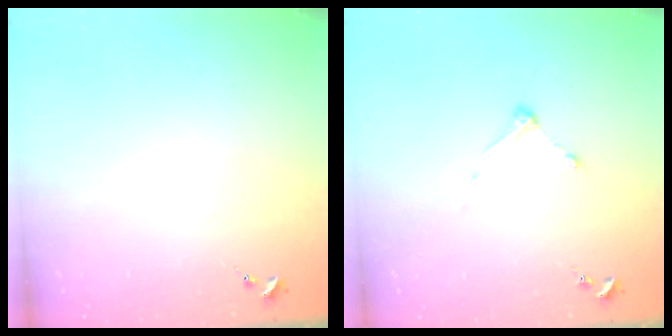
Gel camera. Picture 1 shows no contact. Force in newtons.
{"total": 4.9, "press": 4.9, "slide": 0.7}